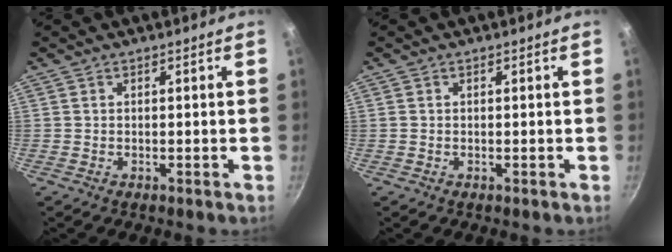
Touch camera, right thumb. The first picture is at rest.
{"total": 0.0}